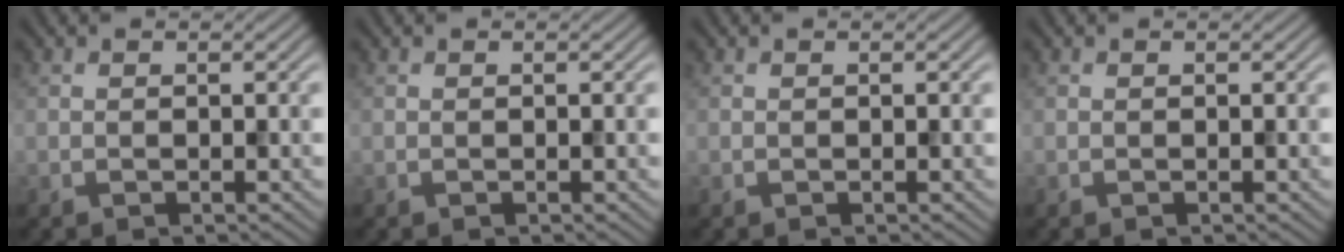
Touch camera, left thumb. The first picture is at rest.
{"total": 0.0}
{"total": 0.0}
{"total": 0.0}